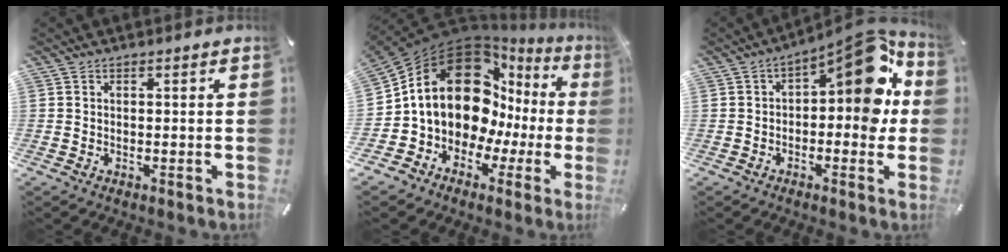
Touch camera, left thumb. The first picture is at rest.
{"total": 19.6, "force": [5.7, 13.8, 12.7], "torque": [-0.219, -0.055, 0.103]}
{"total": 12.7, "force": [4.1, 5.8, 10.6], "torque": [-0.130, -0.040, 0.064]}